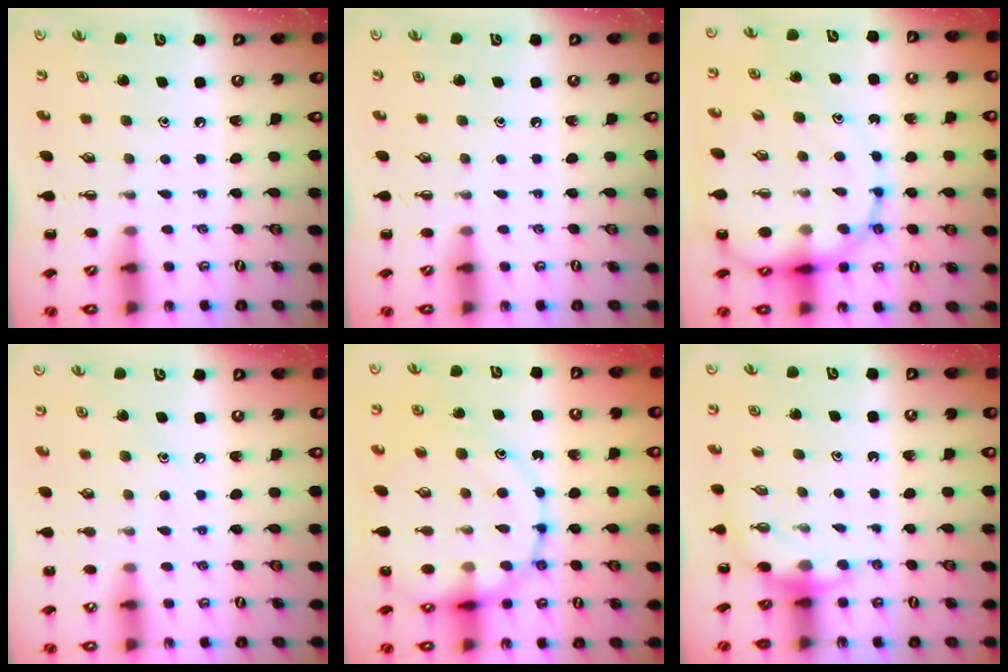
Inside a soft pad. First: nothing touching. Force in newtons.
{"total": 0.0}
{"total": 15.8, "press": 15.5, "slide": 3.3}
{"total": 8.2, "press": 8.0, "slide": 1.8}
{"total": 18.7, "press": 18.6, "slide": 1.5}
{"total": 4.7, "press": 4.7, "slide": 0.4}